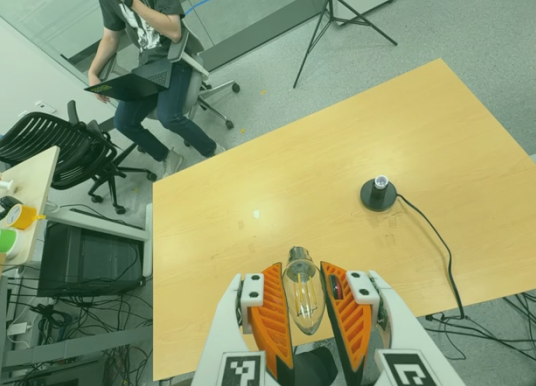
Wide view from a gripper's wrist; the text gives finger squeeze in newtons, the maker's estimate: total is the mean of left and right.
{"total": 8.1, "left": 6.9, "right": 9.4}